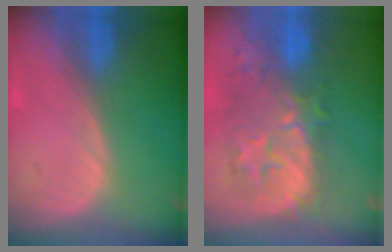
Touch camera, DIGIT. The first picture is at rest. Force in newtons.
{"total": 10.1, "press": 9.6, "slide": 3.0}